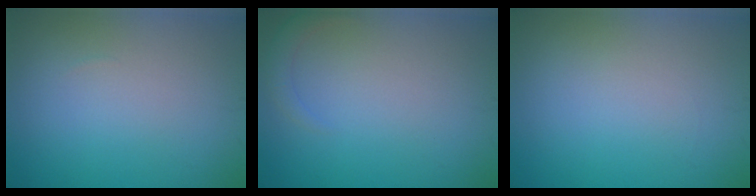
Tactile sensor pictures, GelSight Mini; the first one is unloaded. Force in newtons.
{"total": 1.3, "press": 1.3, "slide": 0.2}
{"total": 0.0}